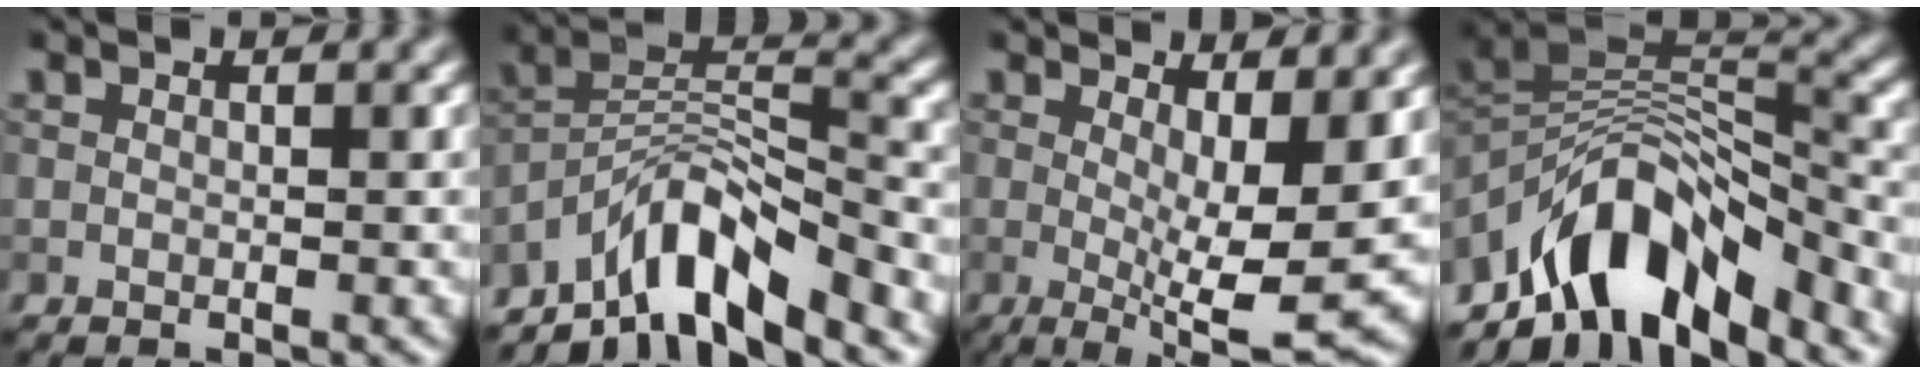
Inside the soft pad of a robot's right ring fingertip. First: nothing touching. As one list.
[{"total": 7.8, "force": [-6.0, 2.0, 4.6], "torque": [-0.065, 0.011, -0.117]}, {"total": 8.4, "force": [0.4, 2.2, 8.2], "torque": [-0.117, -0.009, 0.009]}, {"total": 10.3, "force": [-6.0, 4.6, 7.0], "torque": [-0.104, 0.018, -0.110]}]